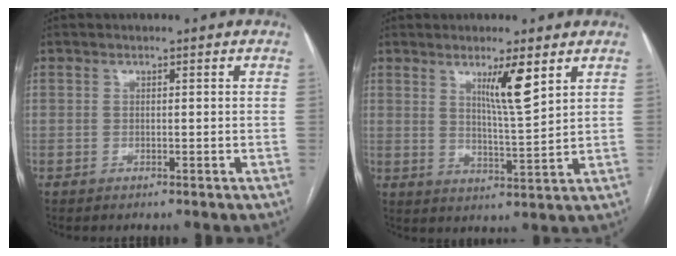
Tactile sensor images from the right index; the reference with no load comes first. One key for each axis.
{"total": 6.6, "fx": 3.6, "fy": -0.1, "fz": 5.6, "tx": -0.095, "ty": -0.015, "tz": 0.063}